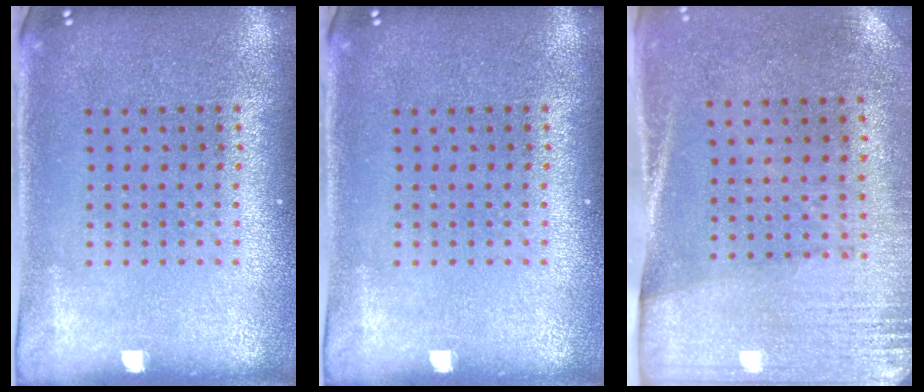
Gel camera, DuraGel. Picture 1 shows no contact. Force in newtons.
{"total": 0.0}
{"total": 2.7, "press": 2.4, "slide": 1.4}